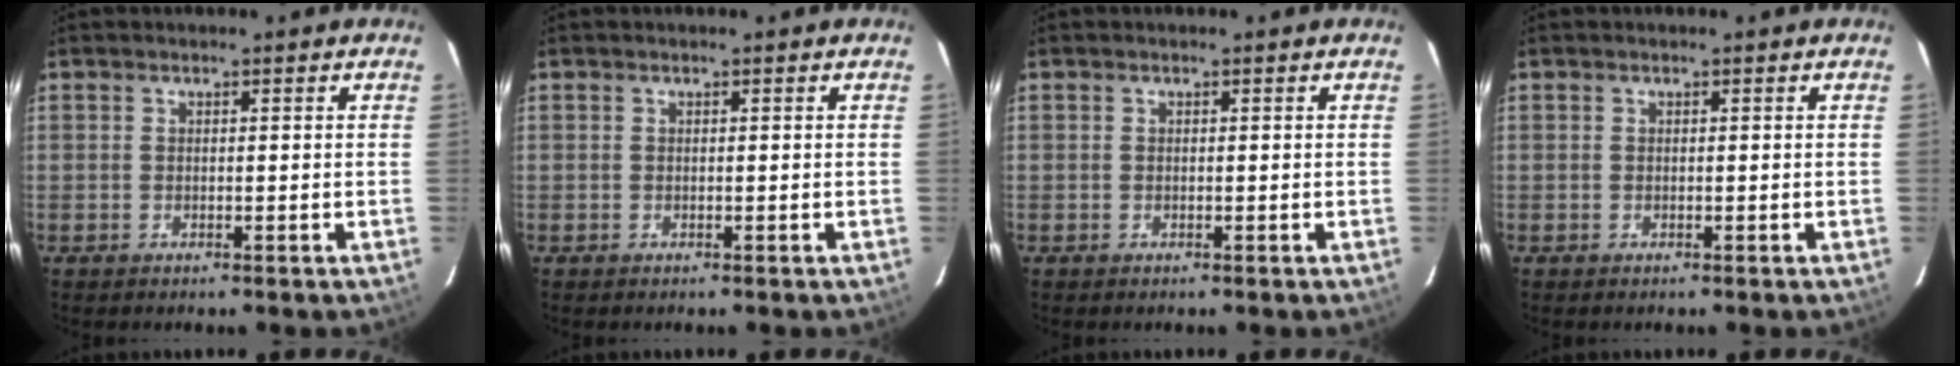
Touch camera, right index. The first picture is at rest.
{"total": 0.0}
{"total": 0.0}
{"total": 0.0}